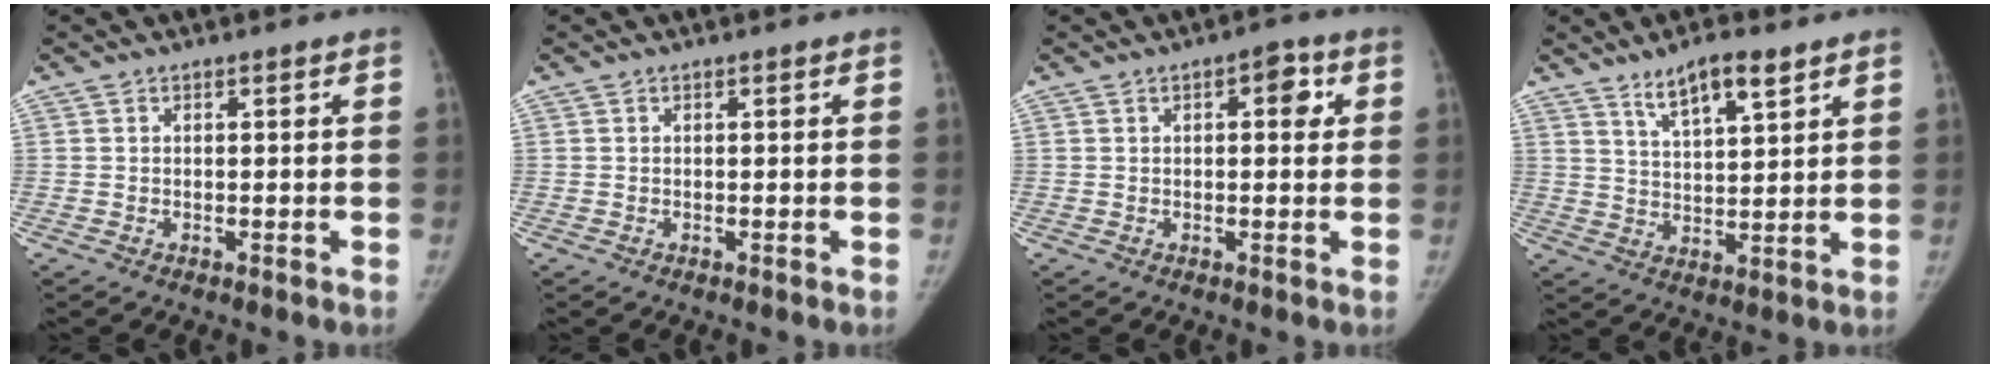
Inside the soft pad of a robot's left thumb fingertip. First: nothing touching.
{"total": 0.0}
{"total": 4.1, "force": [1.2, 2.0, 3.4], "torque": [-0.027, 0.003, 0.009]}
{"total": 8.2, "force": [5.6, 2.2, 5.6], "torque": [-0.087, -0.031, 0.100]}